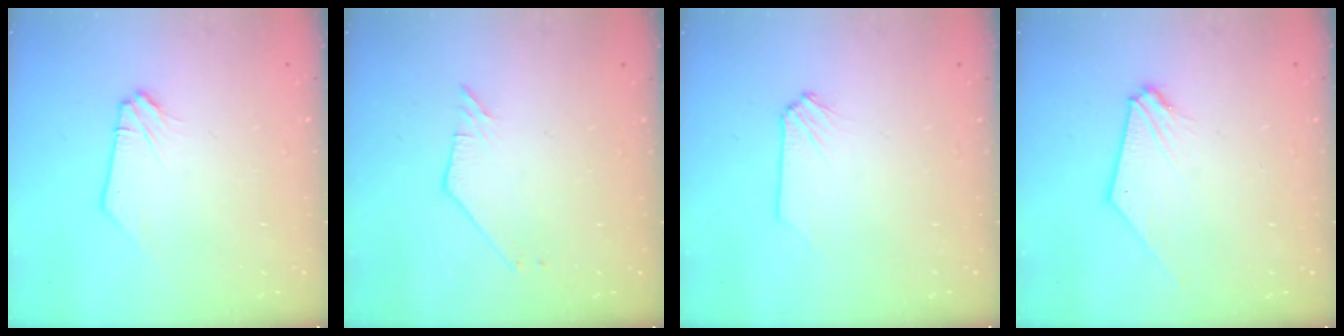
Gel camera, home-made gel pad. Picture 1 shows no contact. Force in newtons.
{"total": 2.2, "press": 2.2, "slide": 0.1}
{"total": 0.0}
{"total": 0.9, "press": 0.8, "slide": 0.2}